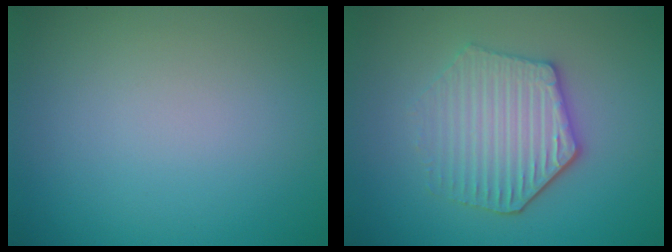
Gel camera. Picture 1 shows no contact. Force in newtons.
{"total": 4.7, "press": 4.1, "slide": 2.2}